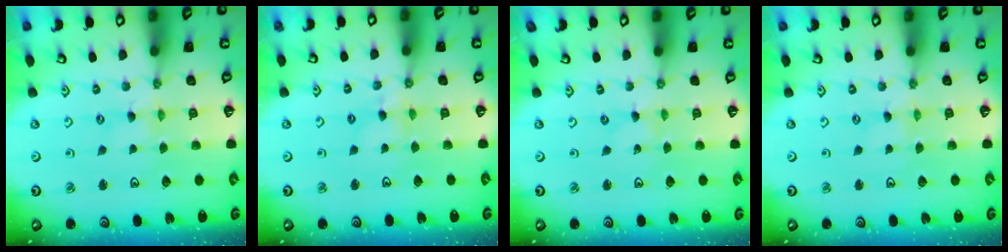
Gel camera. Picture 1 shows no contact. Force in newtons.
{"total": 4.0, "press": 4.0, "slide": 0.3}
{"total": 0.0}
{"total": 0.0}